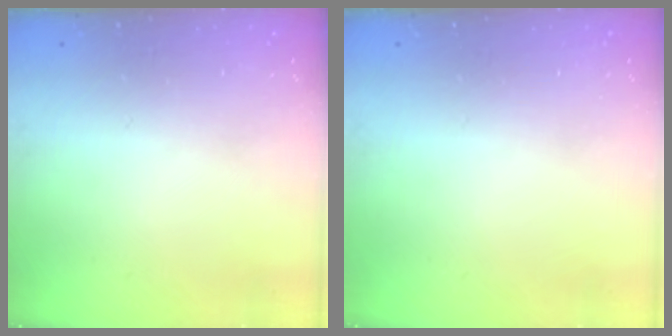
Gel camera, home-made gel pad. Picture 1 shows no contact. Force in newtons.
{"total": 0.0}